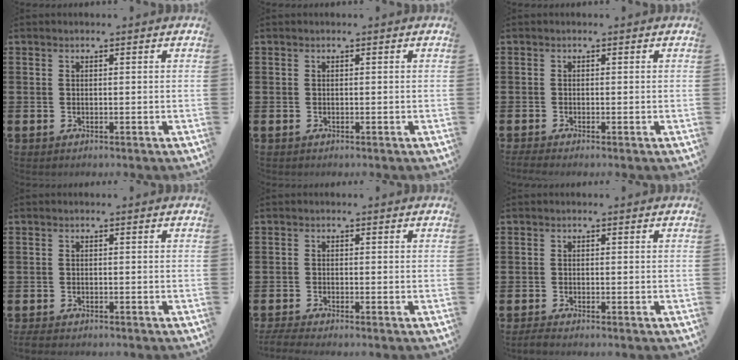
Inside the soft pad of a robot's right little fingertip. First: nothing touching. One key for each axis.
{"total": 0.0}
{"total": 0.5, "fx": 0.0, "fy": 0.0, "fz": 0.5, "tx": -0.009, "ty": 0.001, "tz": -0.001}
{"total": 1.0, "fx": -0.8, "fy": 0.3, "fz": 0.5, "tx": -0.012, "ty": 0.000, "tz": -0.018}
{"total": 1.4, "fx": -1.1, "fy": 0.0, "fz": 0.9, "tx": -0.013, "ty": -0.001, "tz": -0.021}
{"total": 0.9, "fx": -0.7, "fy": 0.1, "fz": 0.6, "tx": -0.010, "ty": -0.002, "tz": -0.013}